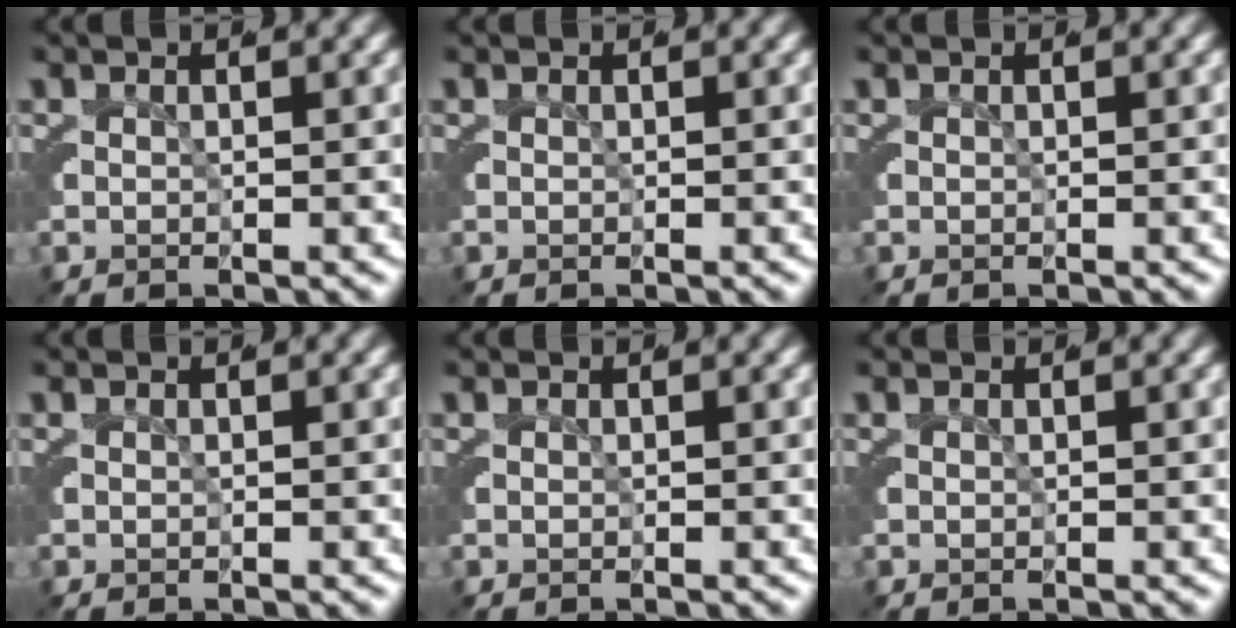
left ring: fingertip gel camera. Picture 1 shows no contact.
{"total": 0.0}
{"total": 0.0}
{"total": 0.0}
{"total": 0.0}
{"total": 0.0}